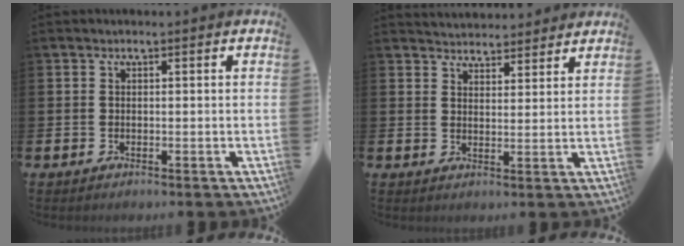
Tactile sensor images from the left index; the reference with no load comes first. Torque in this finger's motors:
{"motor_torque": [0.89, -1.25, 0.55, 0.12]}